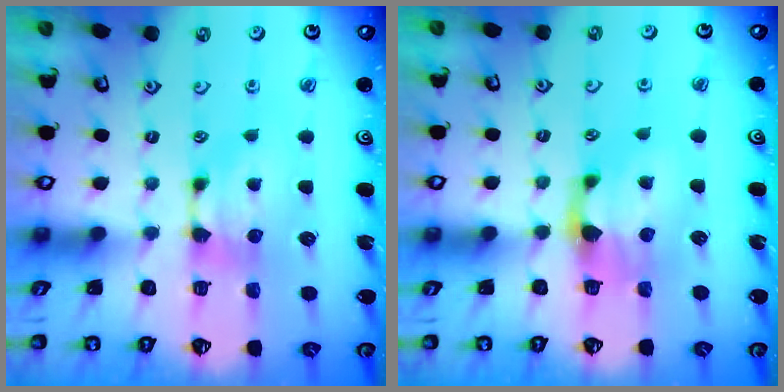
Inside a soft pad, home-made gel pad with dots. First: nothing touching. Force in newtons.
{"total": 1.7, "press": 1.2, "slide": 1.3}